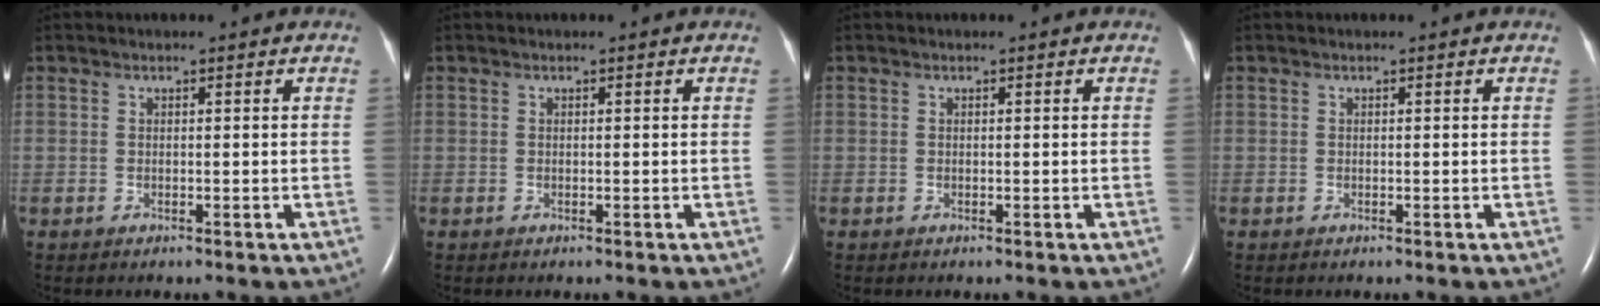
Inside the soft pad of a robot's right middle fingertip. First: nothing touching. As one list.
[{"total": 0.0}, {"total": 0.0}, {"total": 0.0}]